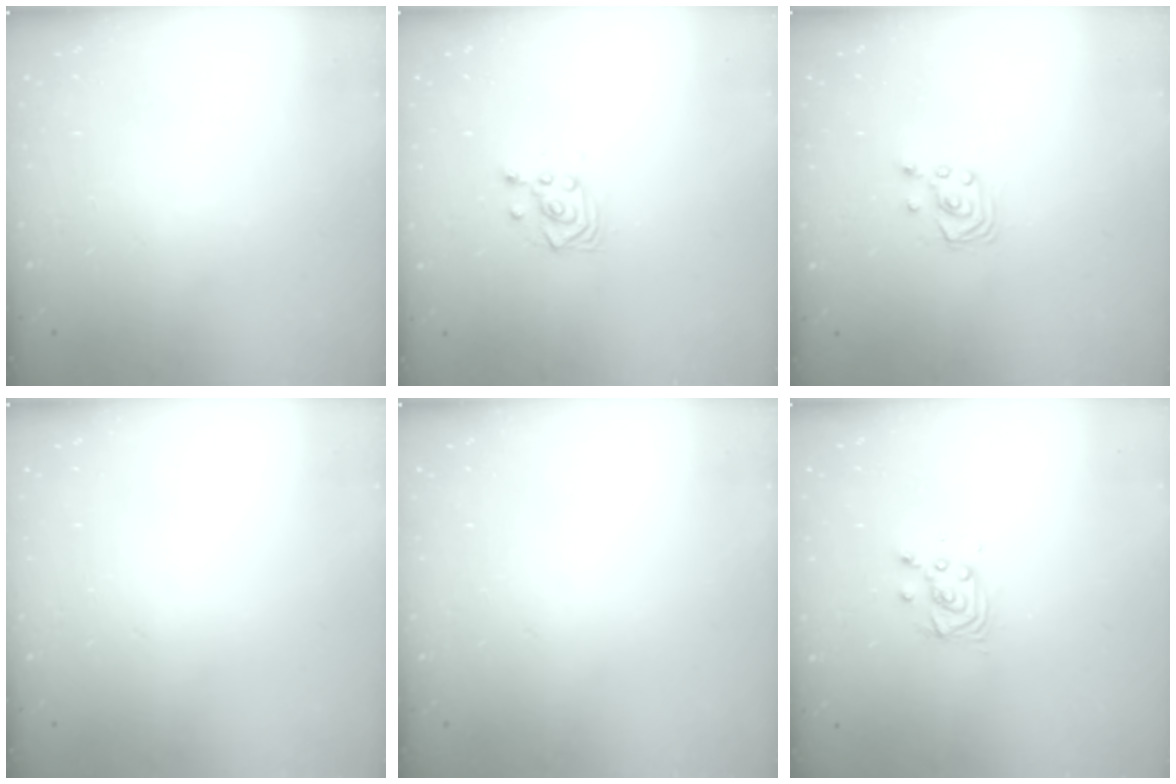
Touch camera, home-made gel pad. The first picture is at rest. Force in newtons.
{"total": 2.9, "press": 2.9, "slide": 0.6}
{"total": 2.9, "press": 2.8, "slide": 0.3}
{"total": 0.0}
{"total": 0.0}
{"total": 4.6, "press": 4.6, "slide": 0.5}